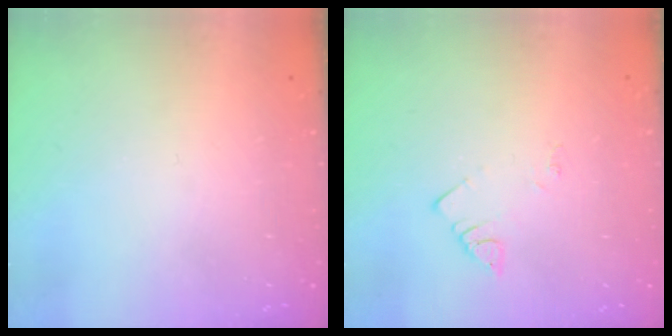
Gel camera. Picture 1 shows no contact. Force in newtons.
{"total": 2.2, "press": 2.2, "slide": 0.4}